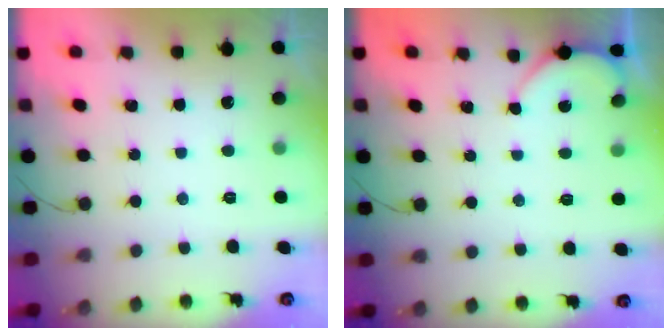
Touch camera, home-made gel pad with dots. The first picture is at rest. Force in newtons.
{"total": 2.4, "press": 2.3, "slide": 0.3}